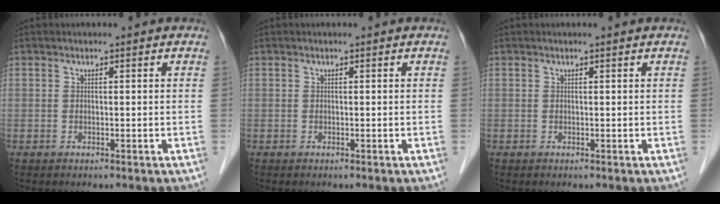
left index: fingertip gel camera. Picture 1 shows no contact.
{"total": 0.0}
{"total": 0.0}